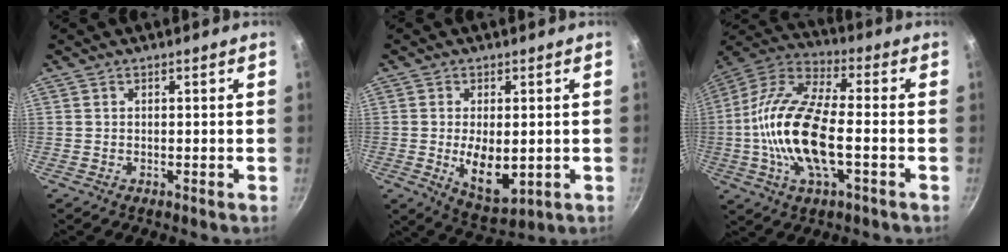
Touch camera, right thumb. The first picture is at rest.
{"total": 8.9, "force": [-0.8, 4.6, 7.5], "torque": [-0.116, -0.013, 0.004]}
{"total": 18.9, "force": [-3.1, 7.8, 16.9], "torque": [-0.325, 0.031, -0.077]}